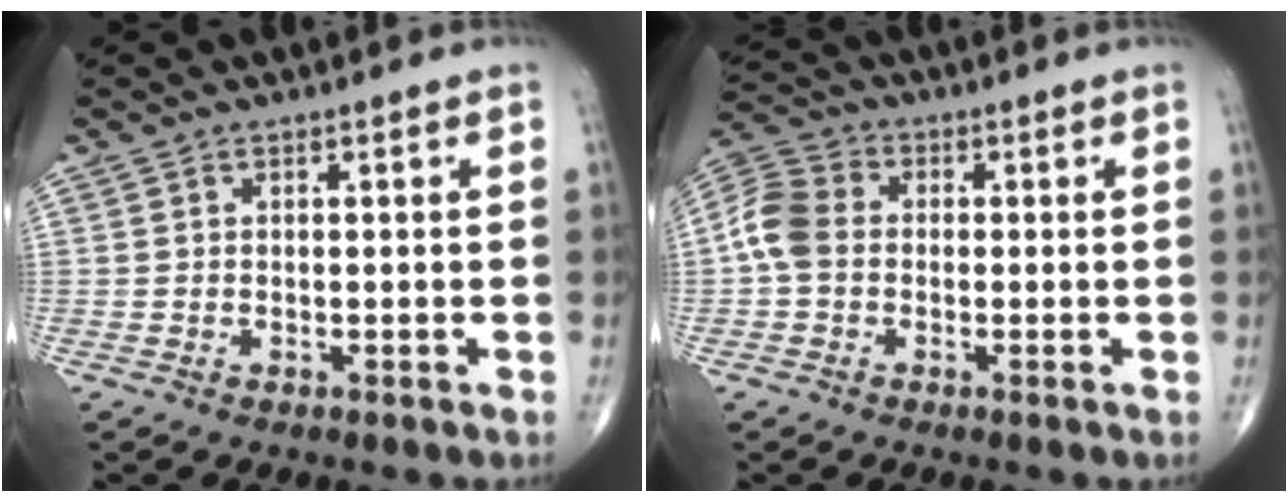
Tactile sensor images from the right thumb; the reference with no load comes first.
{"total": 7.2, "force": [-0.7, 5.5, 4.6], "torque": [-0.086, 0.020, -0.030]}